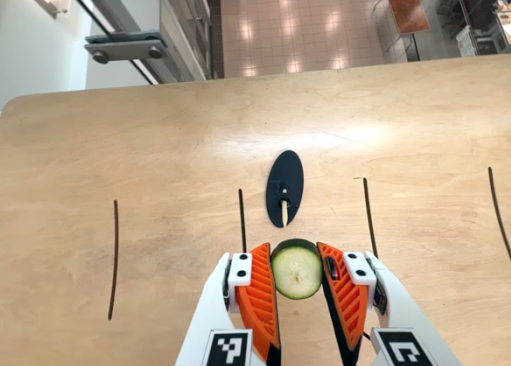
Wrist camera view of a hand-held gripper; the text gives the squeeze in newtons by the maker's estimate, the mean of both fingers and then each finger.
{"total": 11.3, "left": 11.2, "right": 11.5}